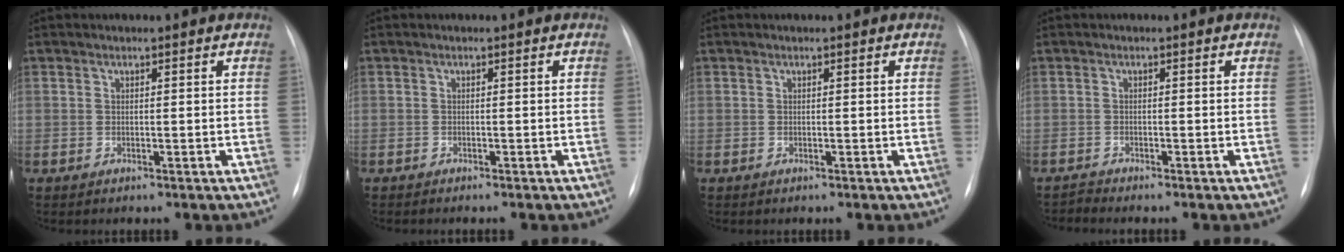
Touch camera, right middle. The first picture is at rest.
{"total": 1.1, "force": [-0.9, 0.1, 0.5], "torque": [-0.005, -0.002, -0.011]}
{"total": 0.0}
{"total": 1.1, "force": [-0.9, -0.5, -0.4], "torque": [0.008, -0.010, -0.016]}